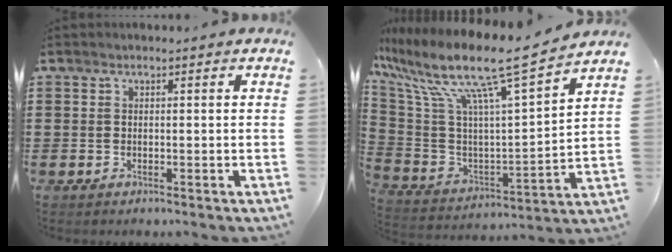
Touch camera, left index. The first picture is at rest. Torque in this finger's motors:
{"motor_torque": [2.14, 0.00, 0.56, 0.21]}